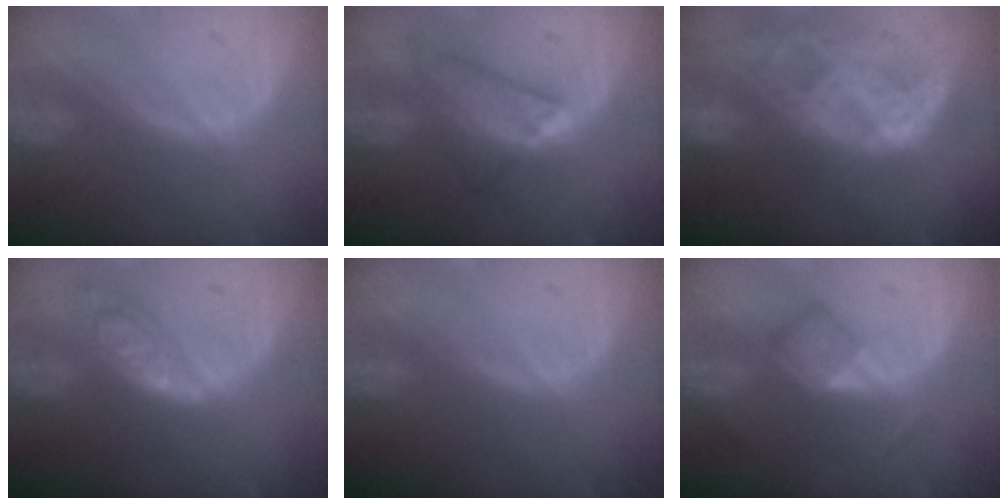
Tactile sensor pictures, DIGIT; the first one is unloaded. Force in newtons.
{"total": 6.3, "press": 6.2, "slide": 1.4}
{"total": 11.2, "press": 9.4, "slide": 6.0}
{"total": 6.4, "press": 5.7, "slide": 3.0}
{"total": 0.0}
{"total": 5.1, "press": 4.7, "slide": 1.8}